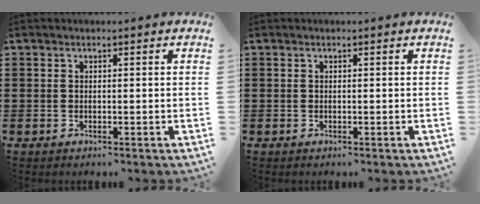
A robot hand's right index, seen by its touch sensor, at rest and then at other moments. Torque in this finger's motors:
{"motor_torque": [-0.04, 0.31, 0.00, 0.00]}